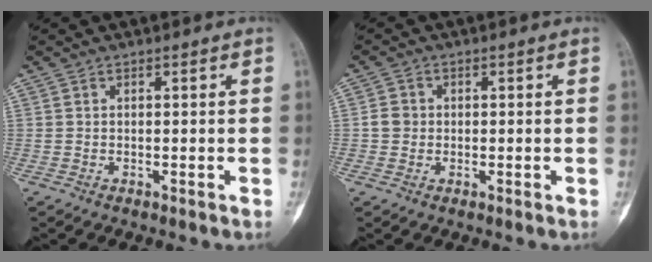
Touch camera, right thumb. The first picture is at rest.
{"total": 2.7, "force": [0.1, 2.6, 1.0], "torque": [-0.005, 0.007, -0.001]}